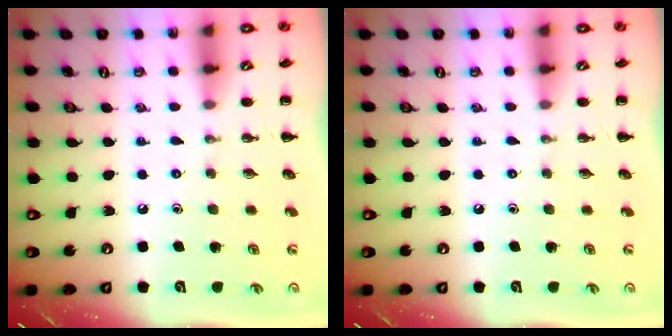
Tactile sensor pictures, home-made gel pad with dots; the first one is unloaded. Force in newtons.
{"total": 0.0}